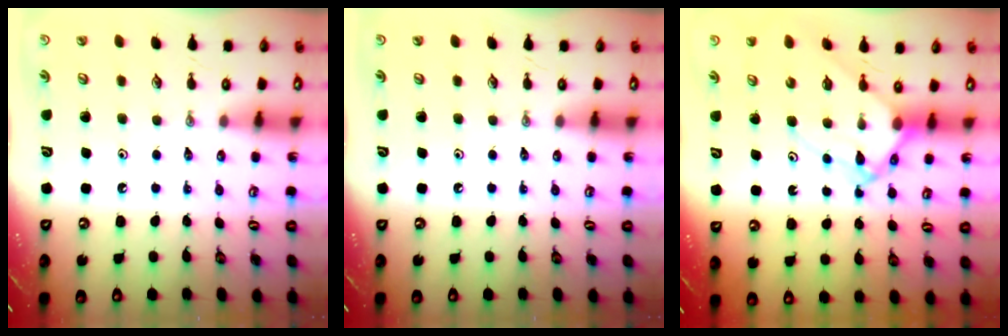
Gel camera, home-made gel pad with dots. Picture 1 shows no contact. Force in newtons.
{"total": 0.0}
{"total": 8.8, "press": 8.8, "slide": 0.8}